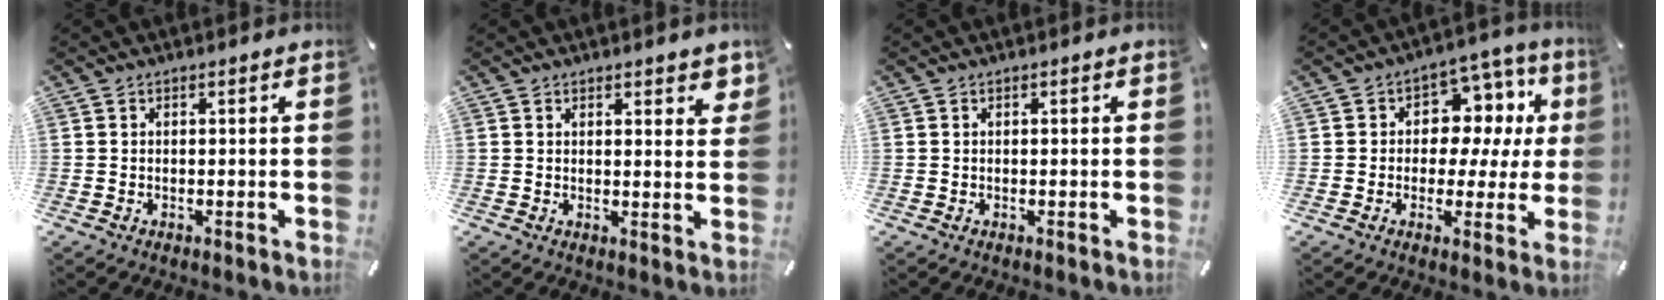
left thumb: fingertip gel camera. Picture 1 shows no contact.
{"total": 3.1, "force": [2.4, 1.3, 1.4], "torque": [-0.008, -0.015, 0.039]}
{"total": 0.0}
{"total": 10.5, "force": [2.5, 8.1, 6.2], "torque": [-0.079, -0.018, 0.045]}